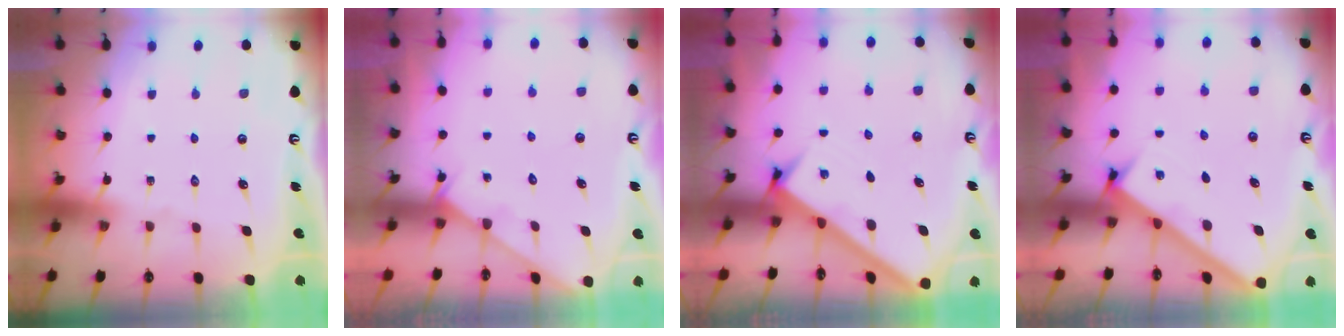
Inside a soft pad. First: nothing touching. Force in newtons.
{"total": 3.2, "press": 3.2, "slide": 0.3}
{"total": 2.5, "press": 2.5, "slide": 0.2}
{"total": 2.7, "press": 2.6, "slide": 0.3}